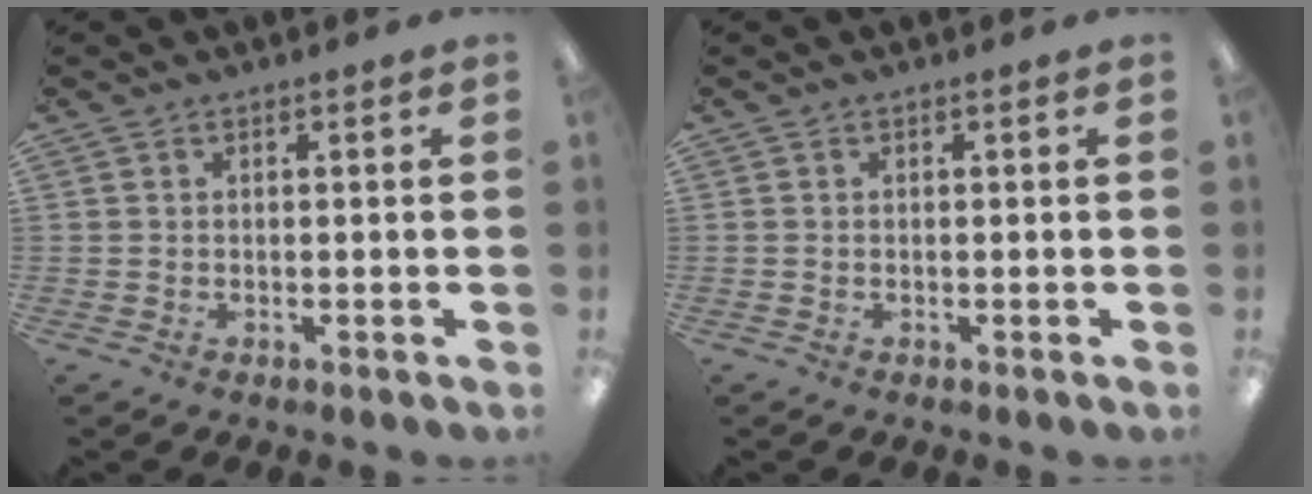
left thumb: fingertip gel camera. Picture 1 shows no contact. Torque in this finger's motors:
{"motor_torque": [-0.05, 0.00, 0.07, -0.04, 0.00]}